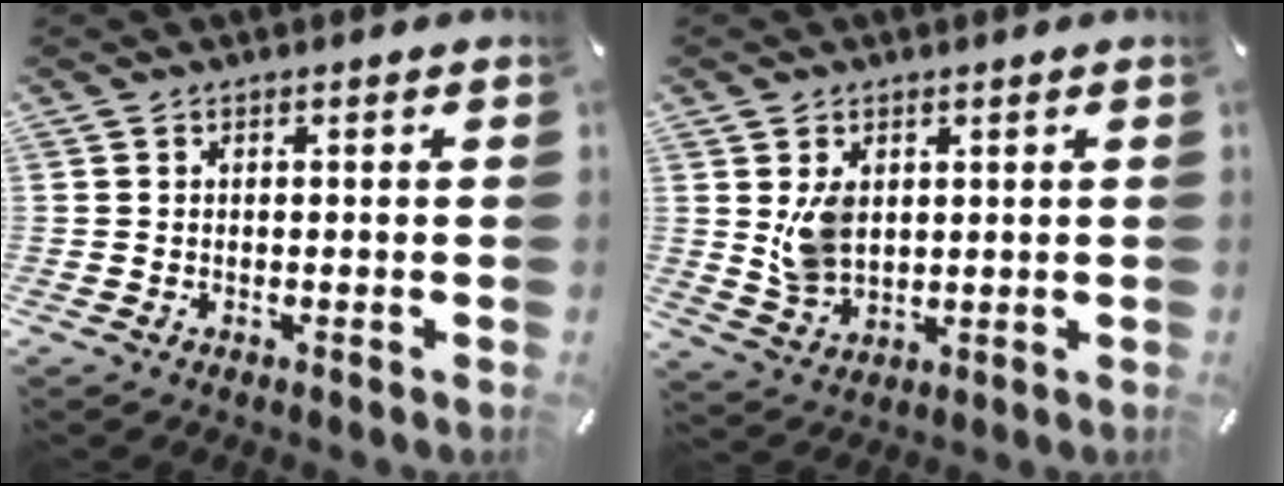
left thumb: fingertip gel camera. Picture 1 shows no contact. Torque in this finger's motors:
{"motor_torque": [1.17, 1.52, 0.67, -0.54, 0.27]}